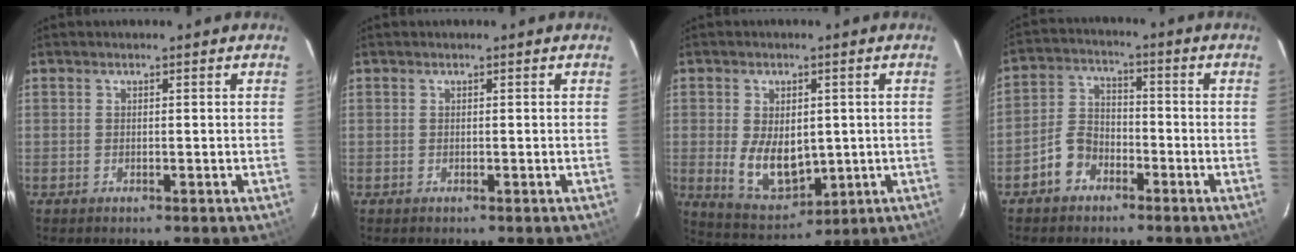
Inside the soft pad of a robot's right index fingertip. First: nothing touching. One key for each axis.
{"total": 0.0}
{"total": 9.9, "fx": -0.2, "fy": 6.1, "fz": 7.7, "tx": -0.155, "ty": -0.013, "tz": 0.016}
{"total": 6.5, "fx": -3.9, "fy": 4.5, "fz": 2.6, "tx": -0.060, "ty": 0.023, "tz": -0.073}